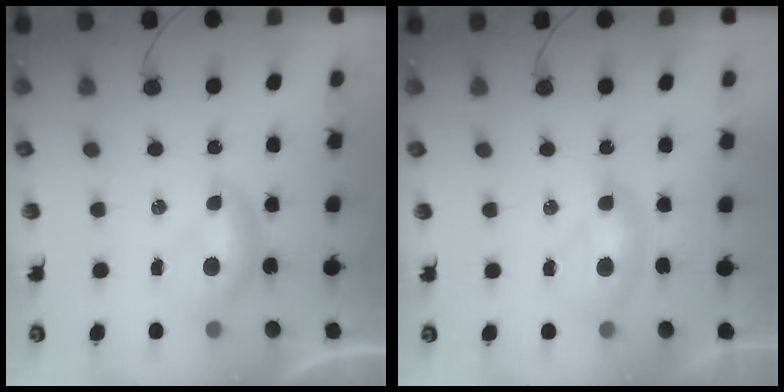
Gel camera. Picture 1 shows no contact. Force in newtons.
{"total": 1.9, "press": 1.8, "slide": 0.6}